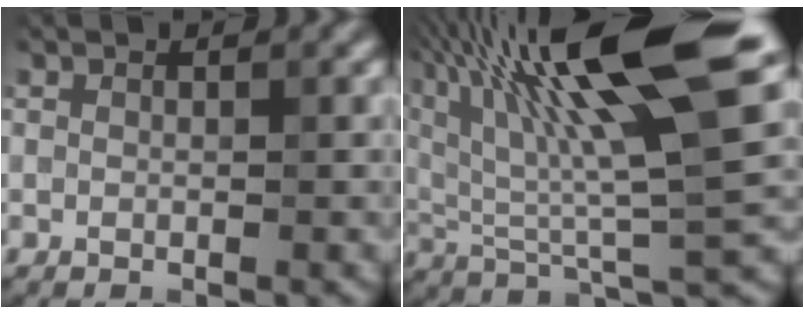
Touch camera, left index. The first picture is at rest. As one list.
[{"total": 15.6, "force": [6.7, 3.4, 13.6], "torque": [-0.240, 0.021, 0.109]}]